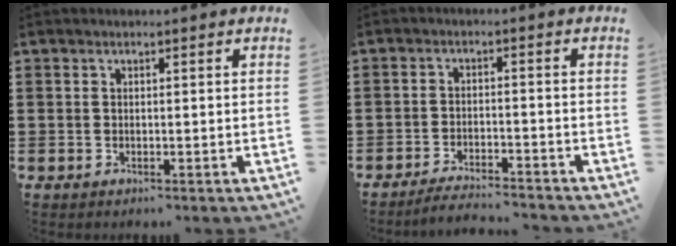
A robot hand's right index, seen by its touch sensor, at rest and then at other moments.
{"total": 3.4, "force": [-3.3, -0.1, 0.5], "torque": [-0.011, 0.001, -0.069]}